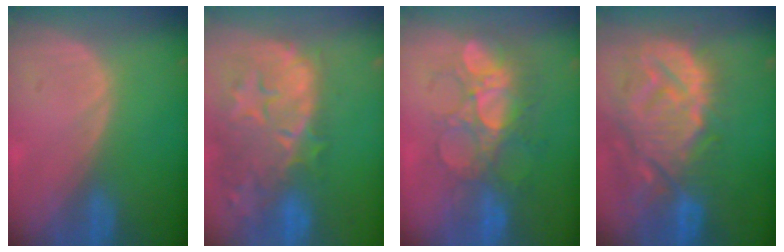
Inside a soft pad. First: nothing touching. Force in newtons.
{"total": 14.6, "press": 11.8, "slide": 8.6}
{"total": 9.1, "press": 8.7, "slide": 2.6}
{"total": 14.3, "press": 12.3, "slide": 7.4}